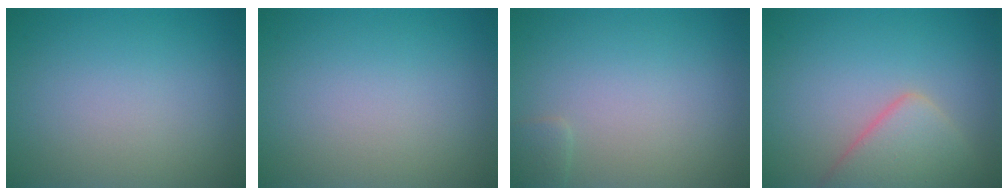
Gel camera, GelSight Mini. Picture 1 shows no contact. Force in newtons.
{"total": 0.0}
{"total": 0.8, "press": 0.8, "slide": 0.0}
{"total": 4.2, "press": 4.2, "slide": 0.2}